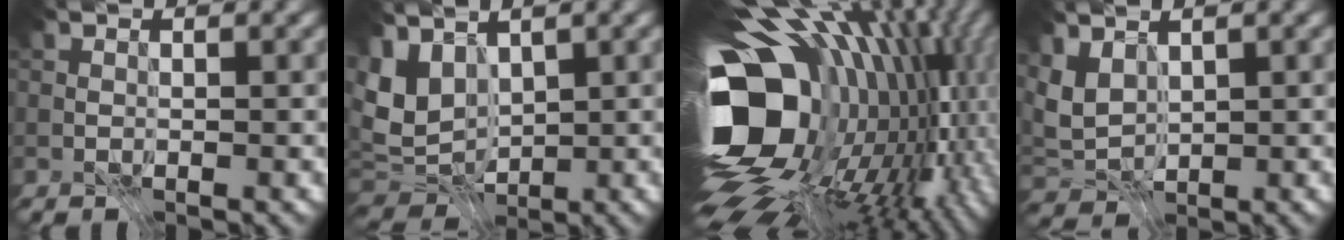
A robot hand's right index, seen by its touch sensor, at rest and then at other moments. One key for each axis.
{"total": 7.8, "fx": 1.6, "fy": 5.5, "fz": 5.3, "tx": -0.107, "ty": 0.010, "tz": 0.040}
{"total": 19.0, "fx": -2.5, "fy": 12.2, "fz": 14.3, "tx": -0.285, "ty": -0.024, "tz": -0.036}
{"total": 3.0, "fx": 1.2, "fy": 1.9, "fz": 2.0, "tx": -0.050, "ty": 0.000, "tz": 0.022}